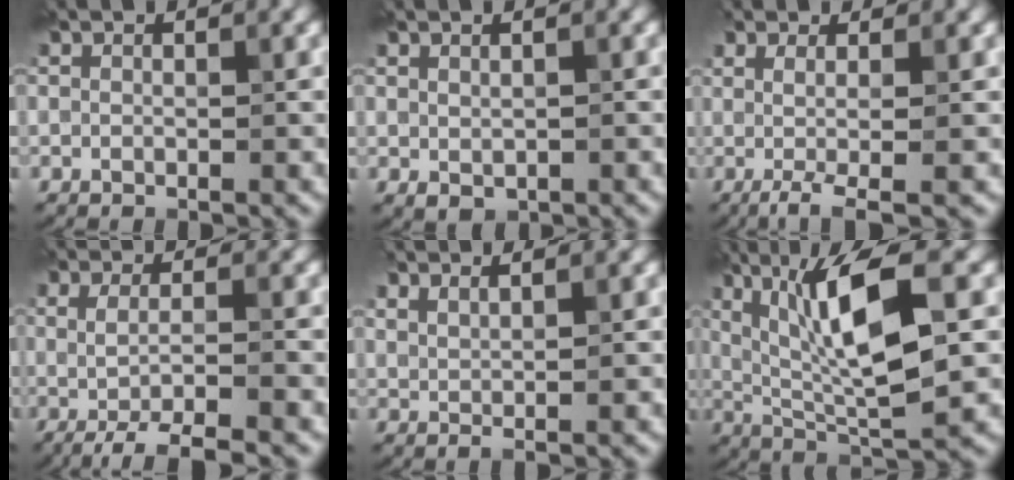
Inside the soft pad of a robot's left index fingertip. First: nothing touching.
{"total": 1.1, "force": [0.1, 0.6, 0.9], "torque": [-0.016, -0.002, 0.009]}
{"total": 3.7, "force": [-0.4, 1.0, 3.6], "torque": [-0.054, -0.001, -0.012]}
{"total": 4.3, "force": [-1.7, 1.0, 3.8], "torque": [-0.054, -0.017, -0.032]}
{"total": 2.6, "force": [1.9, 0.8, 1.6], "torque": [-0.014, 0.004, 0.019]}
{"total": 9.9, "force": [2.3, 2.7, 9.3], "torque": [-0.158, 0.002, 0.043]}